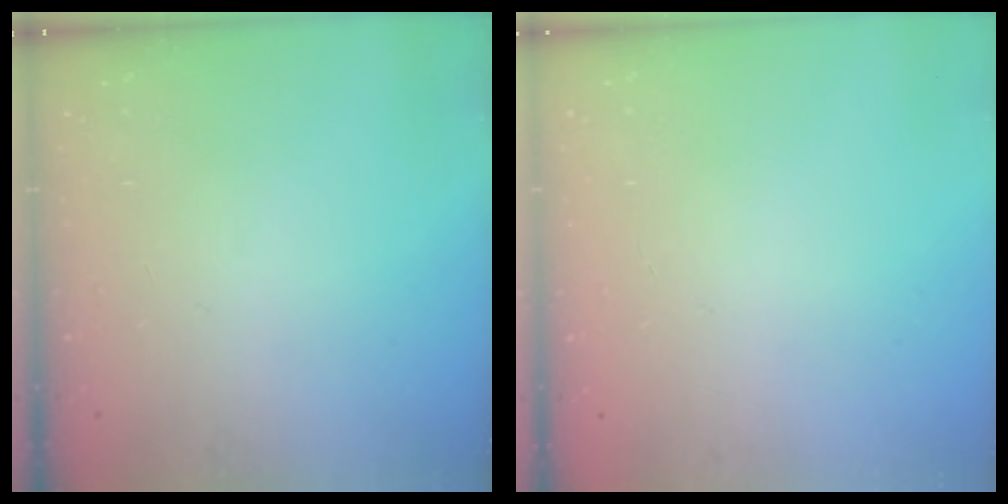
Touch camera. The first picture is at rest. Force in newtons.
{"total": 0.0}